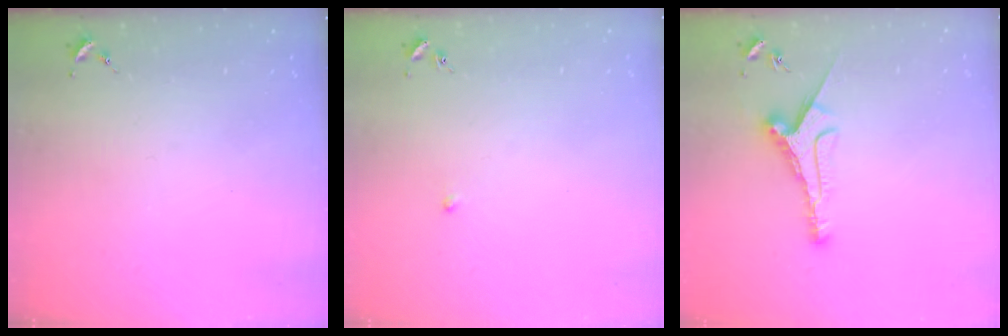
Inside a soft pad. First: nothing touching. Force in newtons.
{"total": 2.6, "press": 2.5, "slide": 0.6}
{"total": 8.7, "press": 8.7, "slide": 0.4}